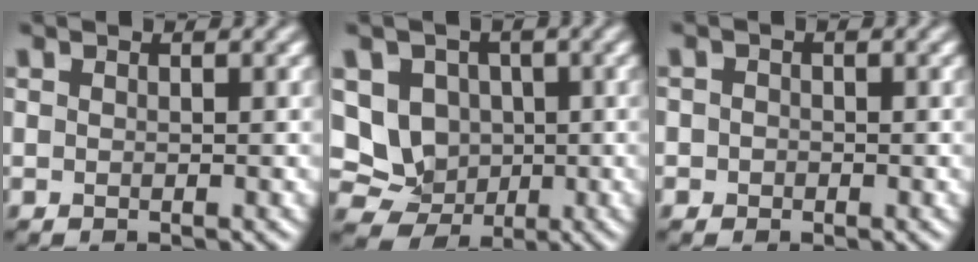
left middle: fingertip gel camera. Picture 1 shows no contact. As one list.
[{"total": 8.4, "force": [0.1, 7.5, 3.8], "torque": [-0.056, 0.021, -0.038]}, {"total": 1.2, "force": [-0.4, 1.1, 0.2], "torque": [0.007, 0.000, -0.011]}]